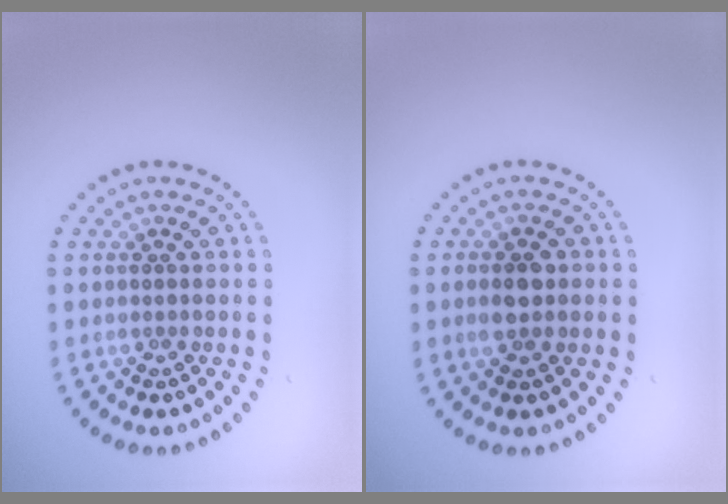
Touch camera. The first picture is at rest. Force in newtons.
{"total": 2.6, "press": 2.6, "slide": 0.1}